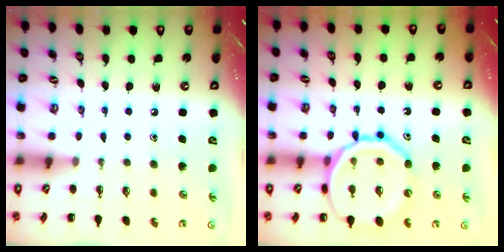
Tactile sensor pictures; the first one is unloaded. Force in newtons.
{"total": 17.8, "press": 17.6, "slide": 2.5}